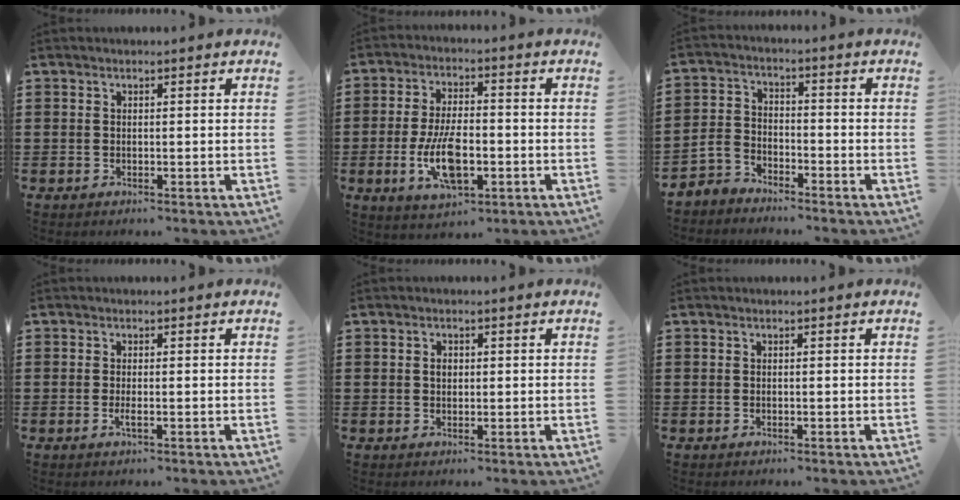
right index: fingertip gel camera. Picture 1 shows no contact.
{"total": 9.5, "force": [-2.5, 4.1, 8.3], "torque": [-0.168, -0.010, -0.046]}
{"total": 3.3, "force": [-3.0, 1.4, 0.4], "torque": [-0.029, -0.003, -0.068]}
{"total": 1.3, "force": [-0.4, 0.2, 1.2], "torque": [-0.029, -0.007, -0.009]}
{"total": 1.3, "force": [0.2, 0.9, 0.9], "torque": [-0.019, 0.007, 0.003]}
{"total": 0.0}